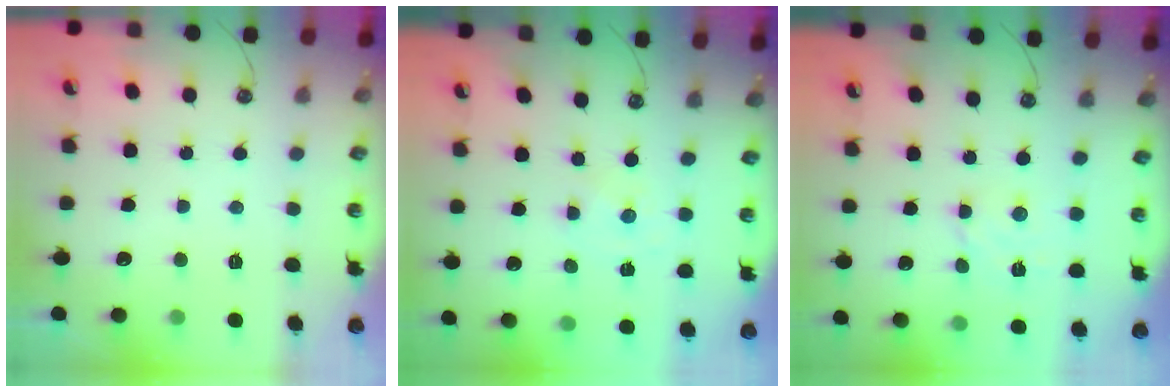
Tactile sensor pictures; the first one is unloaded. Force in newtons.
{"total": 0.0}
{"total": 3.1, "press": 3.1, "slide": 0.4}